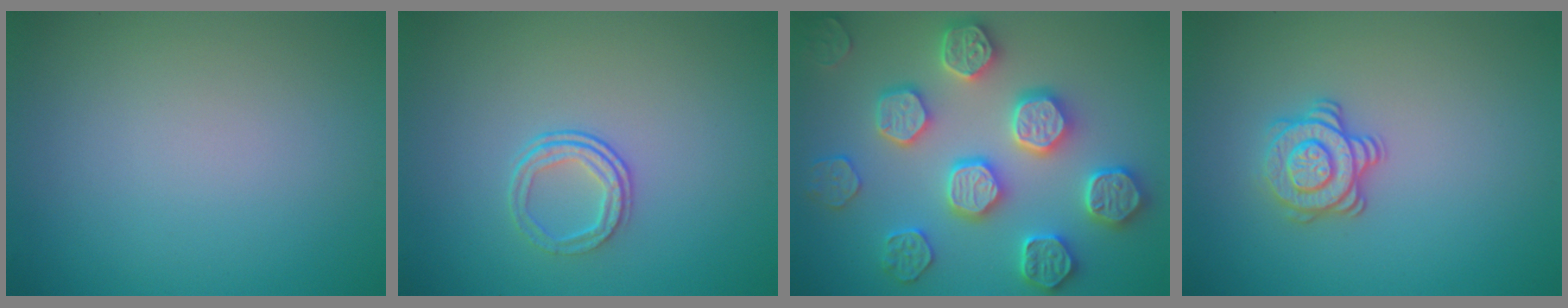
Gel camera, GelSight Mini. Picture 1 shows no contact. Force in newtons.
{"total": 2.1, "press": 1.4, "slide": 1.5}
{"total": 6.3, "press": 5.9, "slide": 2.1}
{"total": 3.0, "press": 2.7, "slide": 1.3}